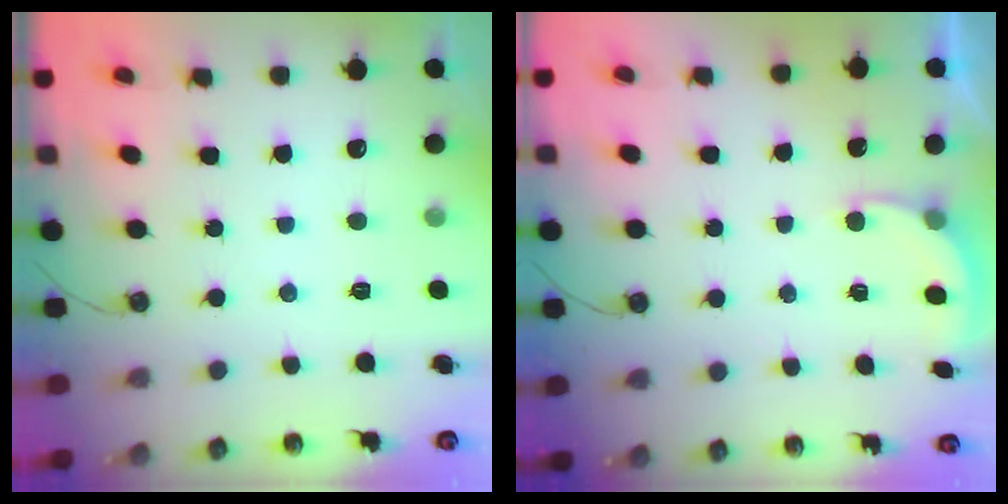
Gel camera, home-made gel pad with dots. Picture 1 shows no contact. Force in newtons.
{"total": 3.3, "press": 3.1, "slide": 1.2}